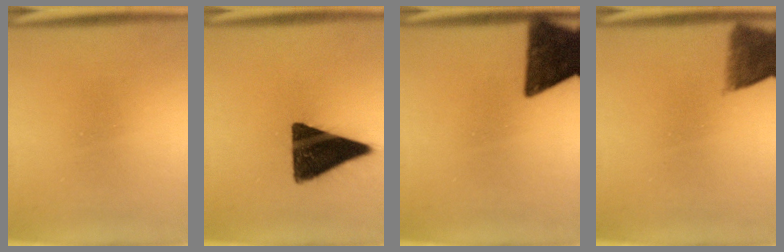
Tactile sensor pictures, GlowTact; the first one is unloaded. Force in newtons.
{"total": 14.6}
{"total": 13.7}
{"total": 5.5}